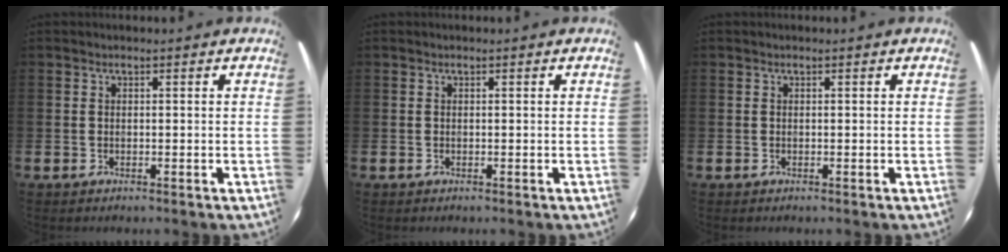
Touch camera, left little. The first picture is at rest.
{"total": 0.0}
{"total": 0.0}